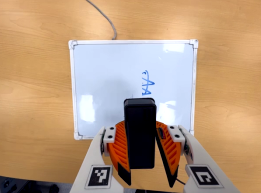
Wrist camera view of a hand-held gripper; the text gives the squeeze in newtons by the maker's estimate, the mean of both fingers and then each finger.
{"total": 8.1, "left": 8.5, "right": 7.7}